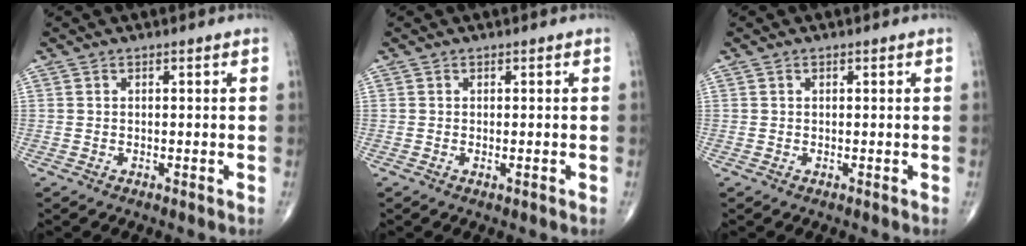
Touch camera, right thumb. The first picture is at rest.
{"total": 0.7, "force": [-0.2, 0.1, 0.7], "torque": [-0.010, -0.002, -0.003]}
{"total": 0.0}